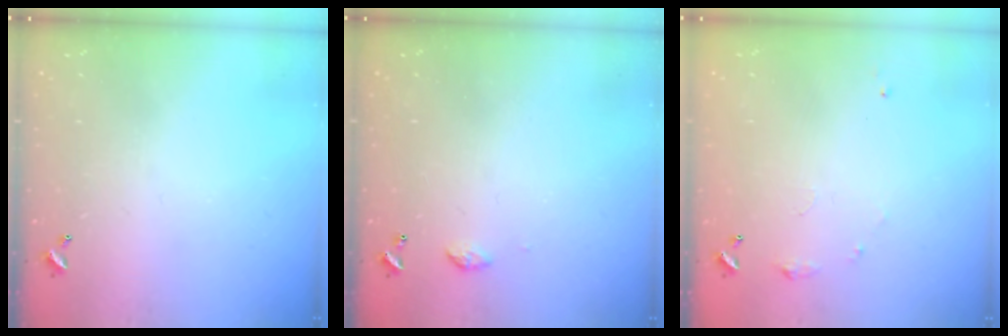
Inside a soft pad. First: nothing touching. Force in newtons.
{"total": 3.4, "press": 3.4, "slide": 0.5}
{"total": 5.9, "press": 5.9, "slide": 0.8}